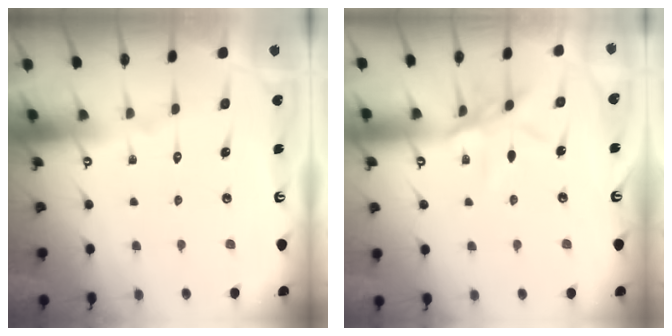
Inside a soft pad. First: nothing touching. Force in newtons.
{"total": 8.5, "press": 8.5, "slide": 0.5}